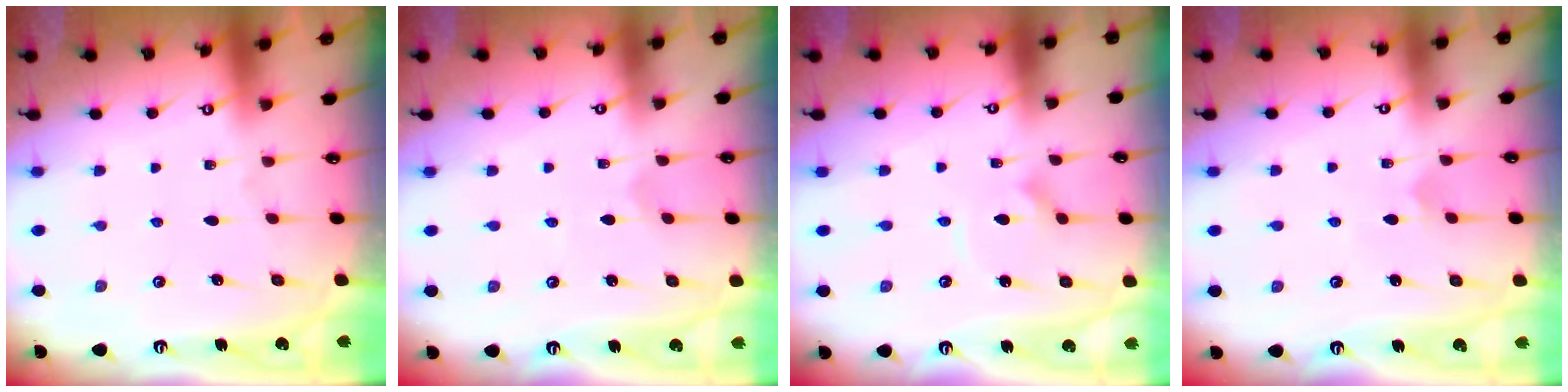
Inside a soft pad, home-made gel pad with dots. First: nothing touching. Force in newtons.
{"total": 1.2, "press": 1.1, "slide": 0.1}
{"total": 2.8, "press": 2.8, "slide": 0.3}
{"total": 3.6, "press": 3.5, "slide": 0.2}